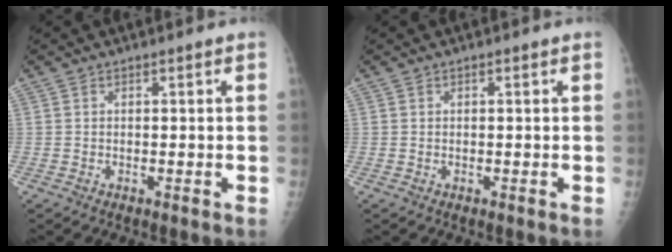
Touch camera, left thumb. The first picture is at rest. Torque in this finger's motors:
{"motor_torque": [0.00, 0.00, 0.00, 0.00, 0.00]}